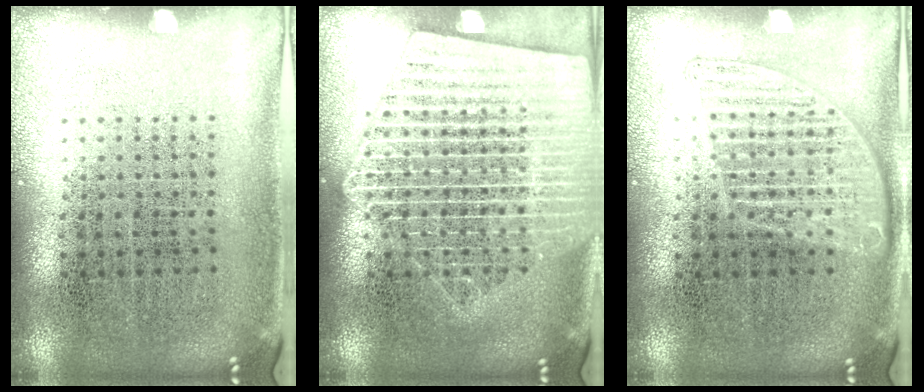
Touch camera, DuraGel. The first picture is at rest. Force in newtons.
{"total": 3.8, "press": 3.8, "slide": 0.4}
{"total": 1.2, "press": 1.2, "slide": 0.1}